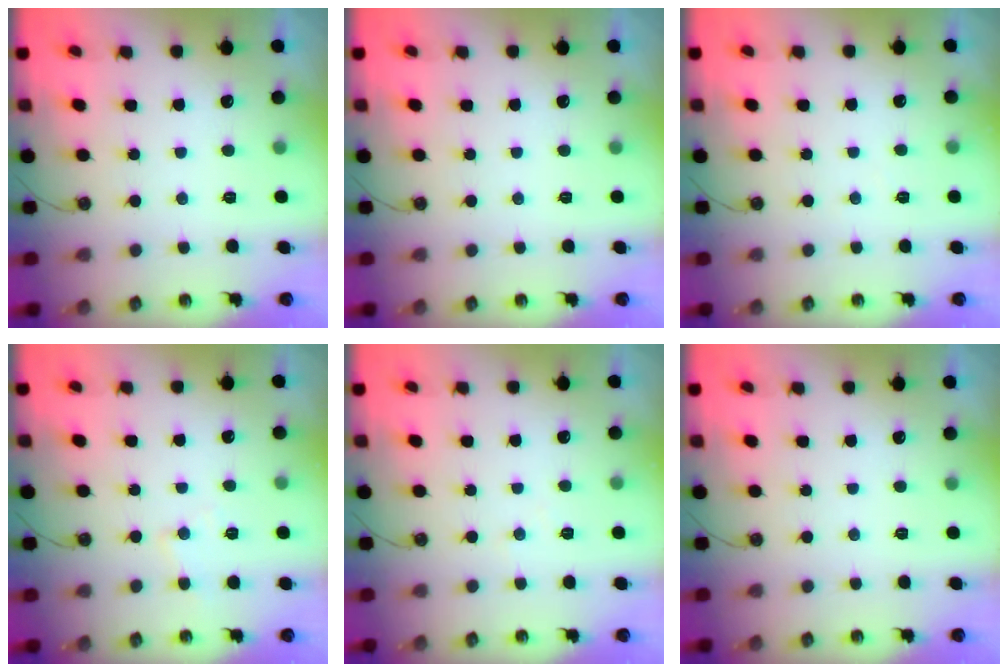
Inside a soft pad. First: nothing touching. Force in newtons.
{"total": 0.0}
{"total": 2.8, "press": 2.8, "slide": 0.5}
{"total": 6.2, "press": 6.2, "slide": 0.6}
{"total": 4.5, "press": 4.4, "slide": 0.7}
{"total": 0.0}